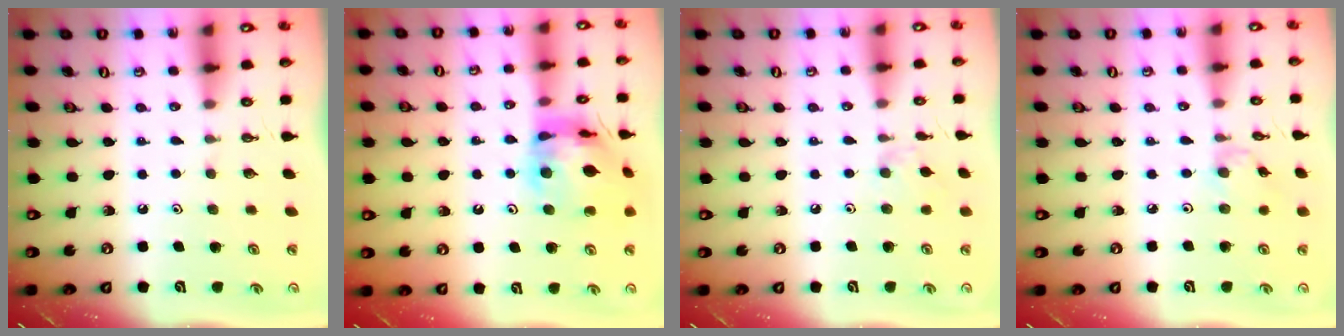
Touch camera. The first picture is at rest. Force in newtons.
{"total": 14.8, "press": 14.7, "slide": 1.7}
{"total": 5.8, "press": 5.8, "slide": 0.7}
{"total": 1.5, "press": 1.4, "slide": 0.4}